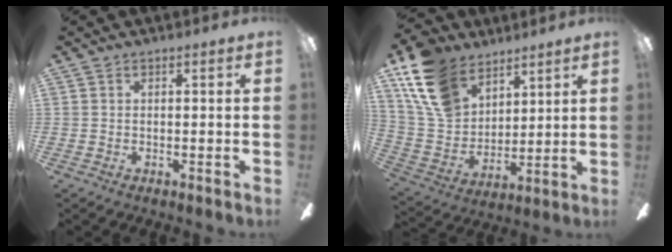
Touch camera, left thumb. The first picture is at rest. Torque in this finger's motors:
{"motor_torque": [0.55, 0.27, 1.34, -1.42, 0.45]}